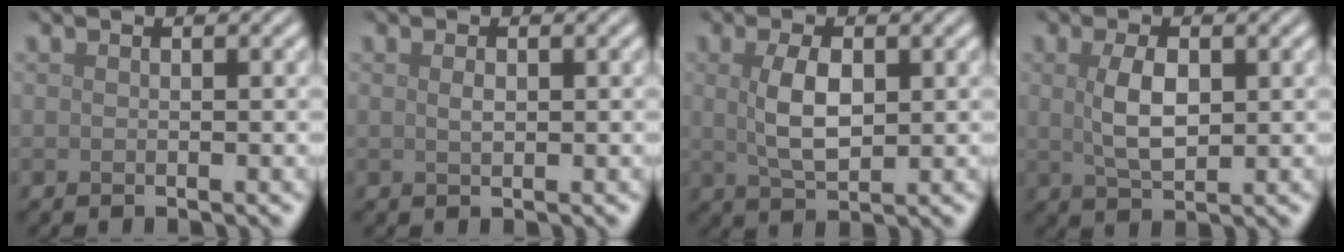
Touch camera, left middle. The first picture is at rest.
{"total": 0.8, "force": [0.2, 0.4, 0.7], "torque": [-0.015, 0.000, 0.004]}
{"total": 3.9, "force": [0.6, 1.9, 3.4], "torque": [-0.077, -0.002, 0.016]}
{"total": 3.5, "force": [0.6, 1.7, 3.1], "torque": [-0.070, -0.002, 0.015]}